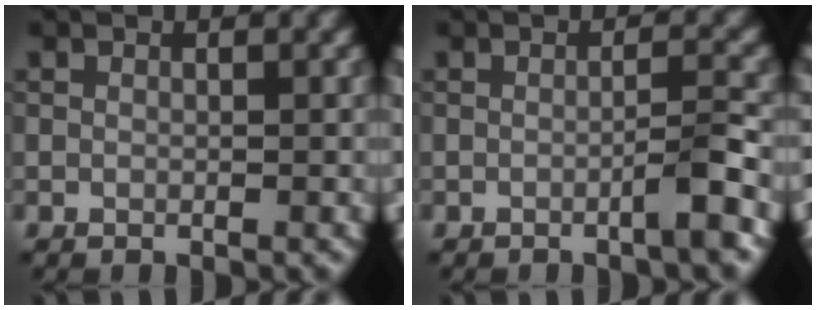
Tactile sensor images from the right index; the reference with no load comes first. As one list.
[{"total": 2.3, "force": [-1.1, 0.1, 2.0], "torque": [-0.026, 0.012, -0.024]}]